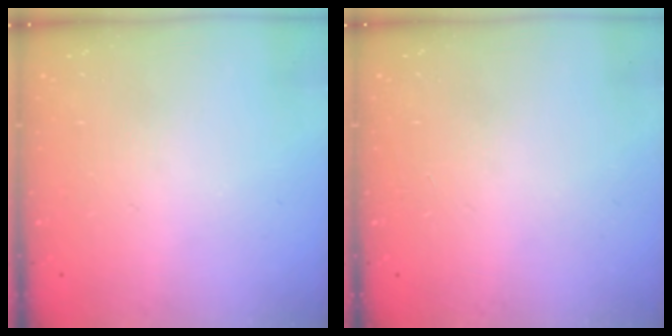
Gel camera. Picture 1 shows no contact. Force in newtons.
{"total": 0.0}